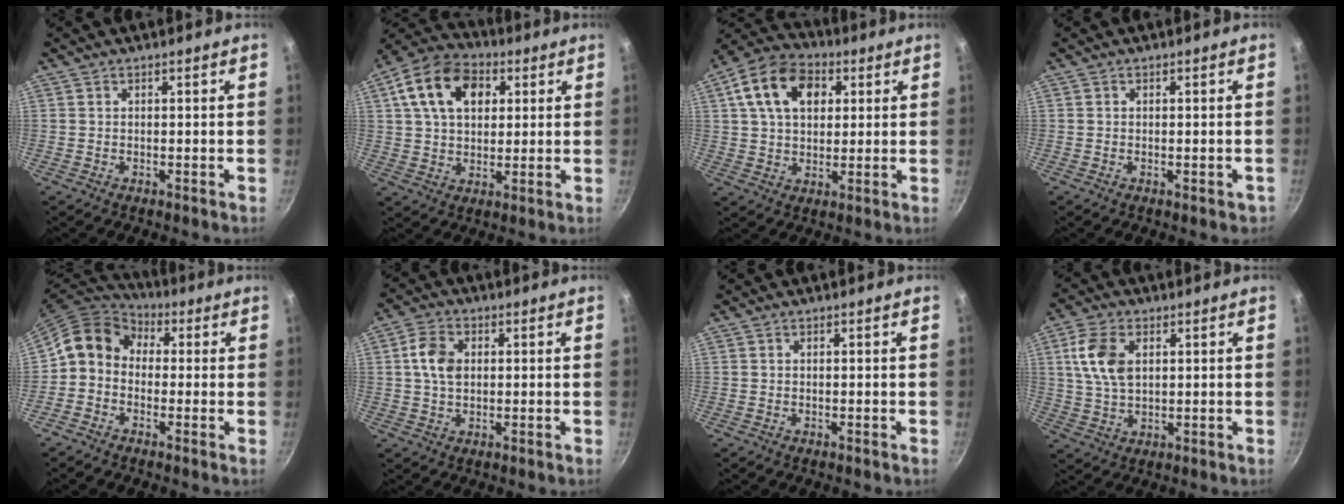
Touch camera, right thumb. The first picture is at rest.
{"total": 14.9, "force": [4.8, 10.3, 9.7], "torque": [-0.152, 0.011, 0.068]}
{"total": 14.3, "force": [4.6, 9.9, 9.3], "torque": [-0.145, 0.011, 0.063]}
{"total": 1.4, "force": [-0.5, 0.6, 1.1], "torque": [-0.010, 0.001, -0.008]}
{"total": 10.4, "force": [-0.2, 8.5, 5.9], "torque": [-0.092, 0.041, -0.030]}
{"total": 6.3, "force": [1.0, 4.3, 4.5], "torque": [-0.077, 0.008, 0.013]}
{"total": 0.0}
{"total": 8.8, "force": [2.4, 5.3, 6.6], "torque": [-0.126, -0.002, 0.046]}